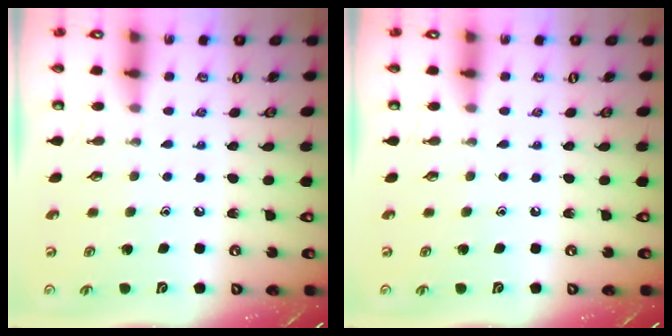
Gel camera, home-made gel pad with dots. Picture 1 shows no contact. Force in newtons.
{"total": 0.0}